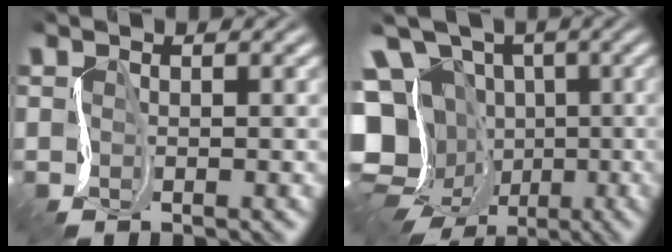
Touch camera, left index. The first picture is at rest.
{"total": 16.5, "force": [-4.5, 14.4, 6.6], "torque": [-0.122, -0.007, -0.101]}